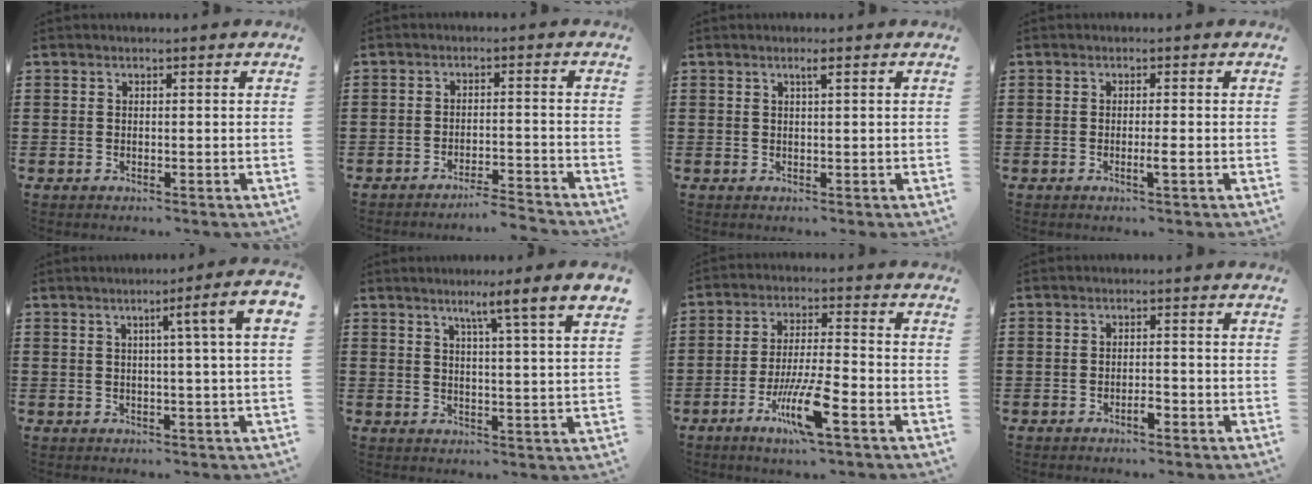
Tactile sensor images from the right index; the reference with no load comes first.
{"total": 3.4, "force": [-3.3, -0.2, 0.4], "torque": [-0.012, -0.003, -0.071]}
{"total": 1.2, "force": [0.5, 0.0, 1.1], "torque": [-0.020, 0.000, 0.008]}
{"total": 1.7, "force": [-0.6, -0.1, 1.6], "torque": [-0.033, -0.006, -0.015]}
{"total": 6.0, "force": [1.1, -0.4, 5.9], "torque": [-0.103, -0.010, 0.010]}
{"total": 4.7, "force": [2.8, -0.9, 3.6], "torque": [-0.066, -0.022, 0.035]}
{"total": 9.3, "force": [-4.6, 1.5, 8.0], "torque": [-0.164, -0.008, -0.087]}
{"total": 1.8, "force": [-1.1, 0.5, 1.4], "torque": [-0.028, 0.000, -0.019]}